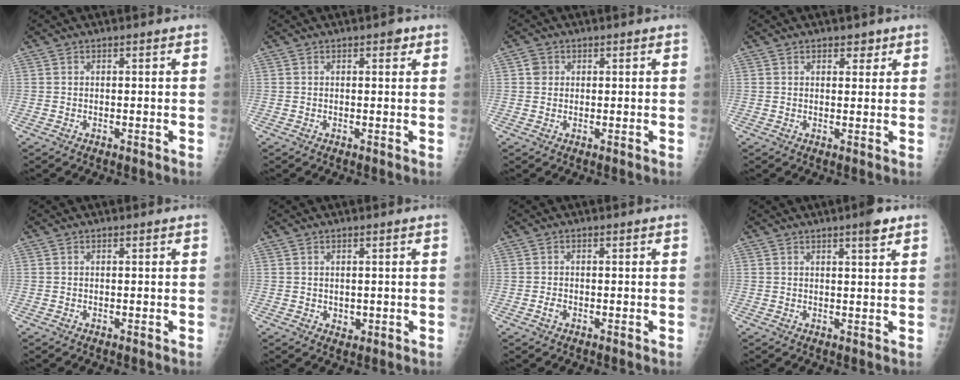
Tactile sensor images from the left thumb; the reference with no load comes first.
{"total": 1.6, "force": [0.9, 0.8, 1.0], "torque": [-0.004, -0.001, 0.008]}
{"total": 2.0, "force": [0.5, 1.8, 0.6], "torque": [-0.001, 0.000, 0.005]}
{"total": 2.4, "force": [1.5, 1.5, 1.1], "torque": [0.005, -0.007, 0.019]}
{"total": 0.0}
{"total": 1.8, "force": [0.2, 1.5, 1.0], "torque": [-0.011, -0.004, 0.010]}
{"total": 1.2, "force": [-0.5, 0.8, 0.7], "torque": [-0.012, 0.001, -0.010]}
{"total": 3.7, "force": [2.4, 0.6, 2.8], "torque": [-0.036, -0.012, 0.032]}